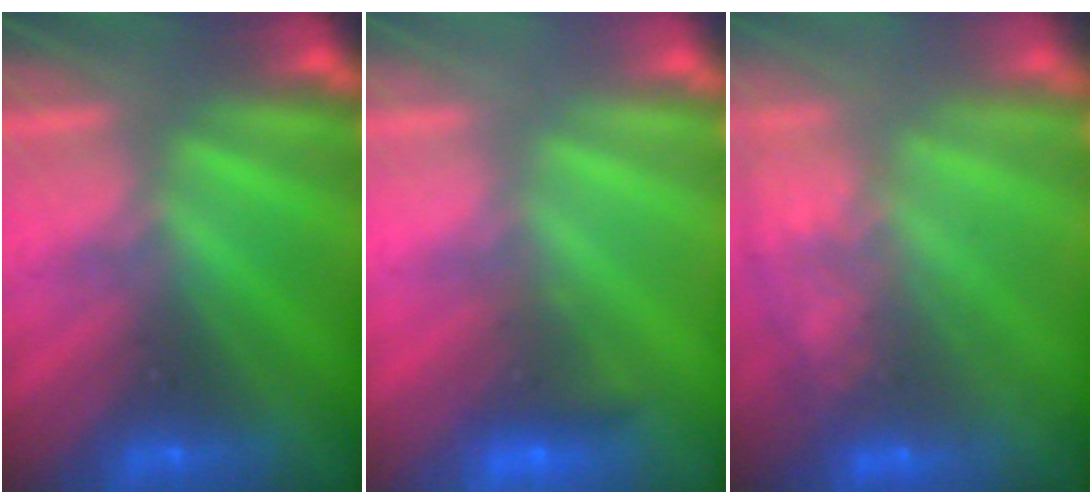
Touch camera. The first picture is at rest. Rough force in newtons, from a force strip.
{"total": 2.4}
{"total": 6.3}